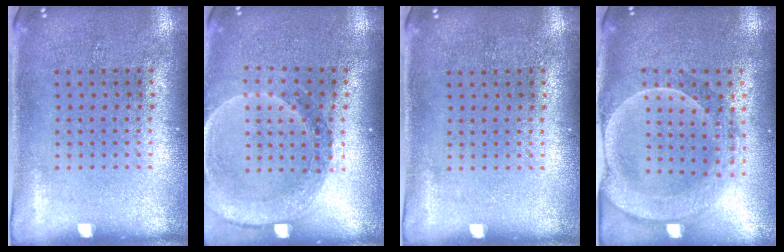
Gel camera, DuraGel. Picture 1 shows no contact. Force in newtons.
{"total": 1.6, "press": 1.6, "slide": 0.2}
{"total": 0.0}
{"total": 2.3, "press": 2.1, "slide": 1.0}